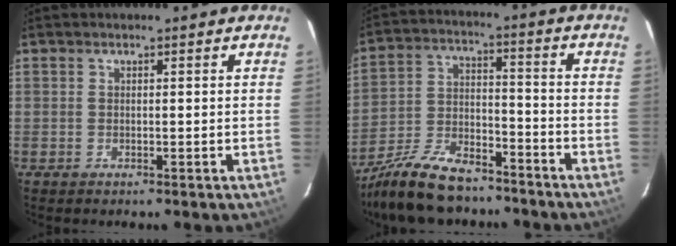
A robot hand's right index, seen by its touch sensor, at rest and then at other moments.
{"total": 17.3, "force": [-13.5, 6.6, 8.5], "torque": [-0.180, -0.008, -0.233]}